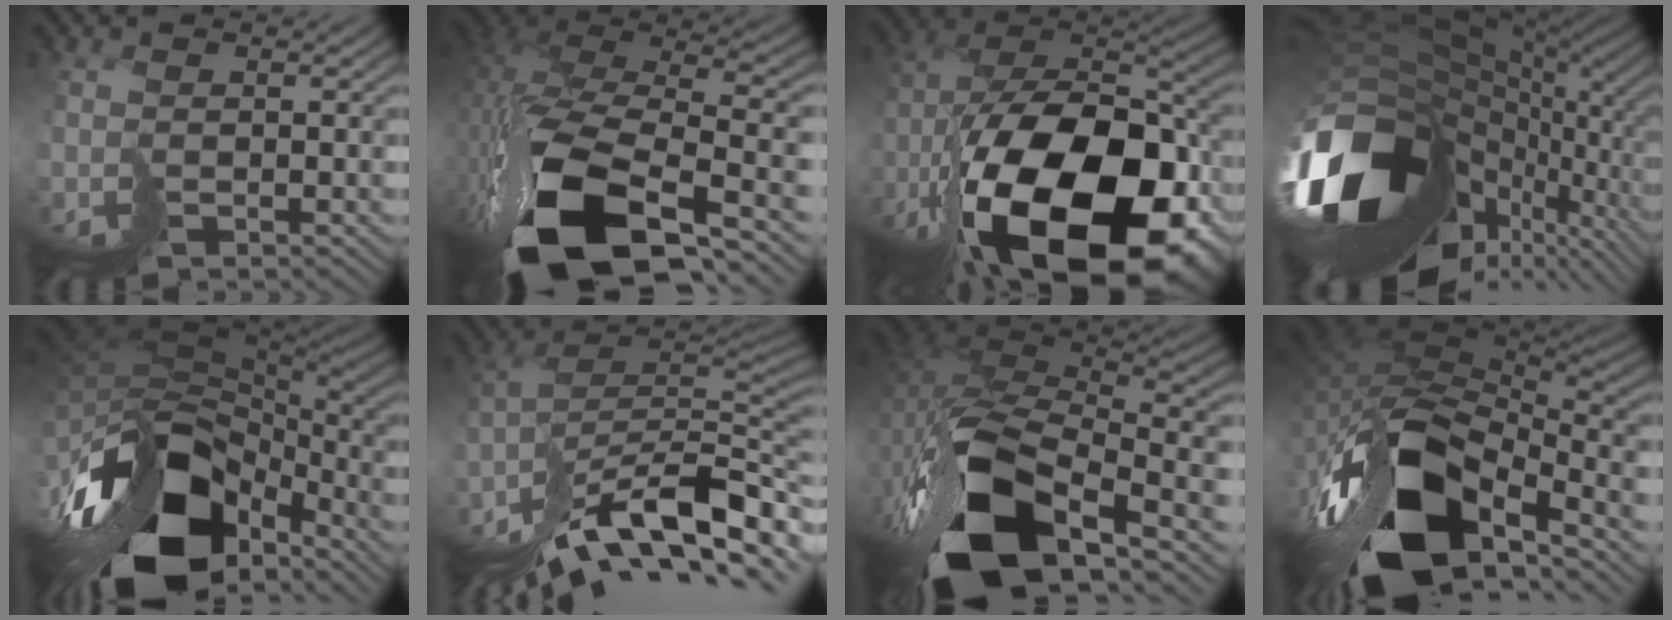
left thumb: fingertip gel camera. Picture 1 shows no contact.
{"total": 16.5, "force": [-6.2, 9.0, 12.4], "torque": [-0.267, -0.036, -0.077]}
{"total": 21.6, "force": [-9.8, 11.2, 15.6], "torque": [-0.318, -0.037, -0.132]}
{"total": 18.7, "force": [-3.5, 12.3, 13.7], "torque": [-0.317, -0.045, -0.021]}
{"total": 16.9, "force": [-9.3, 9.2, 10.6], "torque": [-0.244, -0.035, -0.125]}
{"total": 15.4, "force": [-7.4, 5.8, 12.2], "torque": [-0.237, -0.003, -0.115]}
{"total": 16.8, "force": [-8.0, 8.7, 11.9], "torque": [-0.256, -0.036, -0.121]}
{"total": 17.0, "force": [-6.6, 8.9, 12.9], "torque": [-0.278, -0.020, -0.109]}